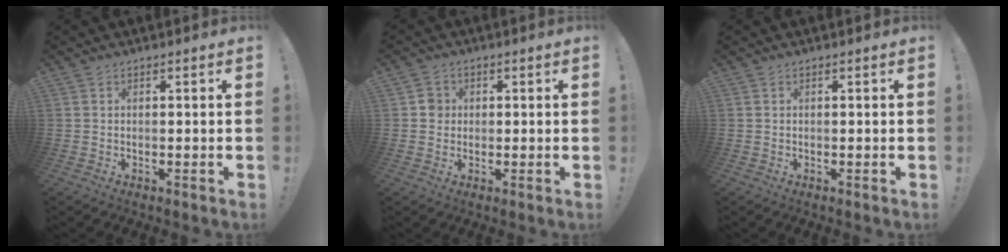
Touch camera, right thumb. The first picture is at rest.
{"total": 3.3, "force": [0.1, 3.1, 1.0], "torque": [-0.002, 0.002, -0.001]}
{"total": 0.0}